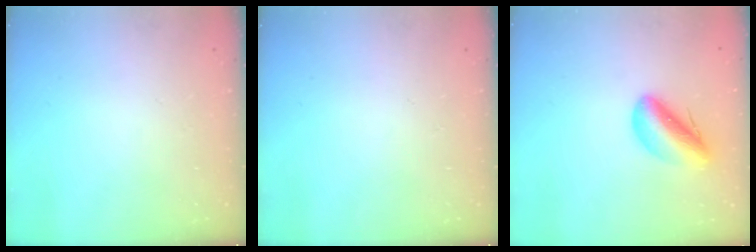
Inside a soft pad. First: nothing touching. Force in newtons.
{"total": 0.0}
{"total": 10.1, "press": 9.7, "slide": 2.8}